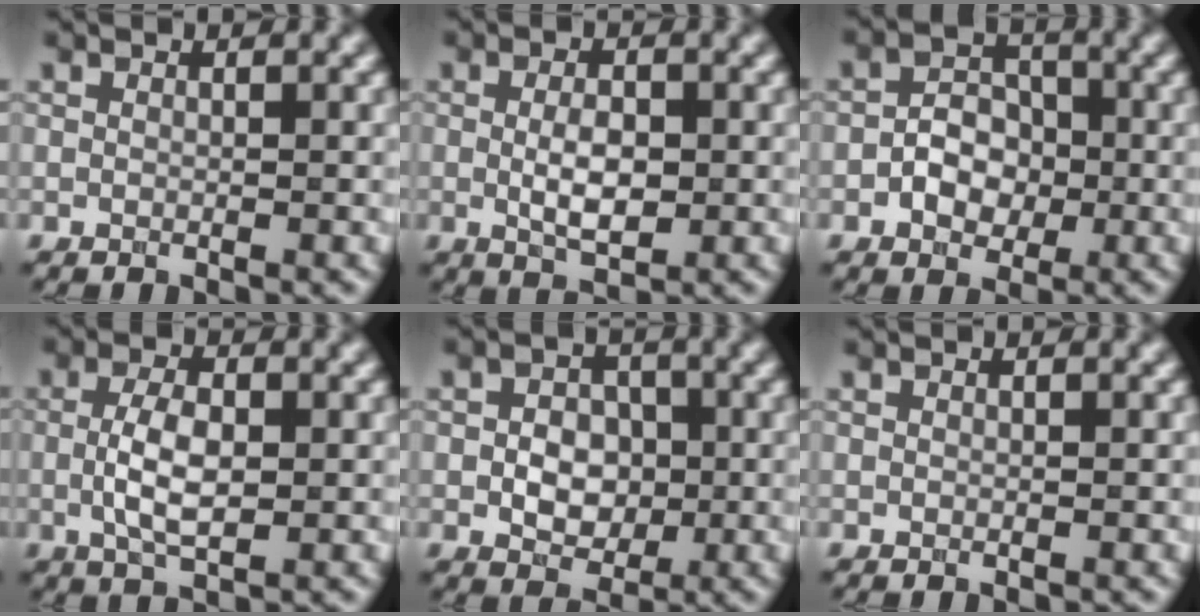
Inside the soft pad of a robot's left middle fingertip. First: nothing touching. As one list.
[{"total": 3.3, "force": [-0.2, 1.6, 2.9], "torque": [-0.052, -0.004, -0.001]}, {"total": 3.7, "force": [-1.0, 2.7, 2.2], "torque": [-0.031, 0.005, -0.021]}, {"total": 4.0, "force": [-0.2, 1.8, 3.6], "torque": [-0.077, -0.001, -0.003]}, {"total": 4.0, "force": [-0.5, 3.0, 2.6], "torque": [-0.036, -0.001, -0.012]}, {"total": 0.0}]